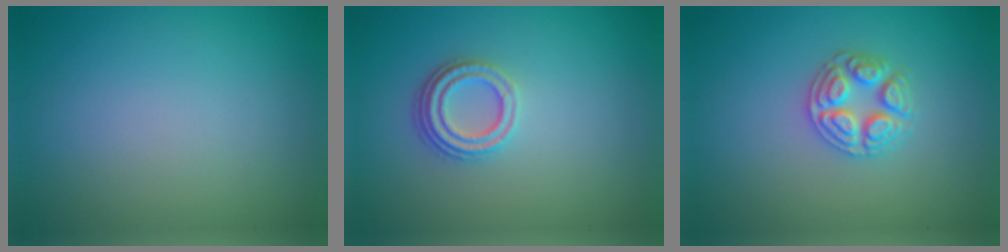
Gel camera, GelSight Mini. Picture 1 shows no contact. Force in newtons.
{"total": 3.1, "press": 2.4, "slide": 2.0}
{"total": 3.0, "press": 2.9, "slide": 0.4}